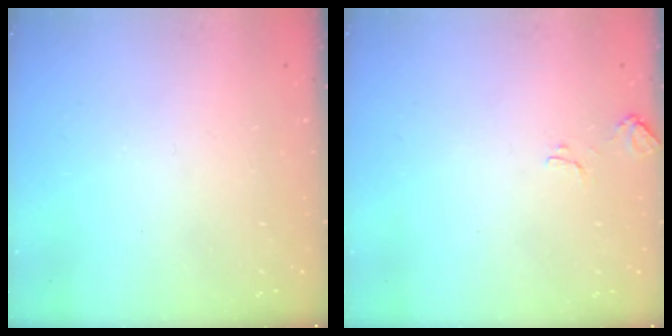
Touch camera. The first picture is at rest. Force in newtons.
{"total": 2.5, "press": 2.5, "slide": 0.3}